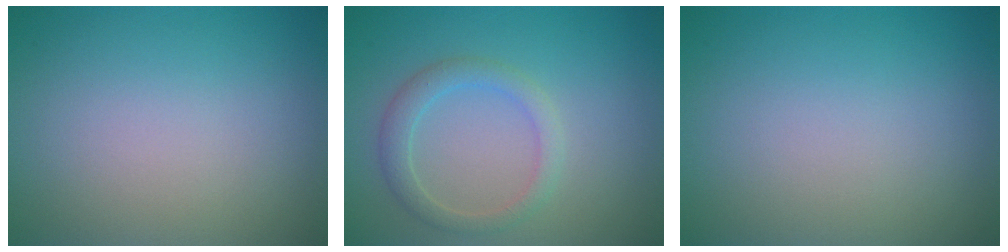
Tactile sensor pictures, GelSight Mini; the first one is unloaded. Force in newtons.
{"total": 2.3, "press": 2.3, "slide": 0.0}
{"total": 0.0}